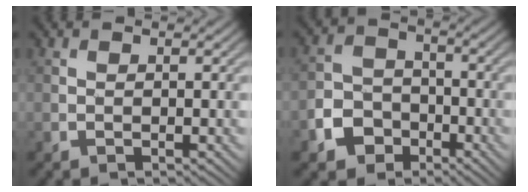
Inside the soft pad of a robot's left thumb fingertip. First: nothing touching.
{"total": 6.0, "force": [-3.2, 4.5, 2.2], "torque": [-0.049, -0.008, -0.073]}